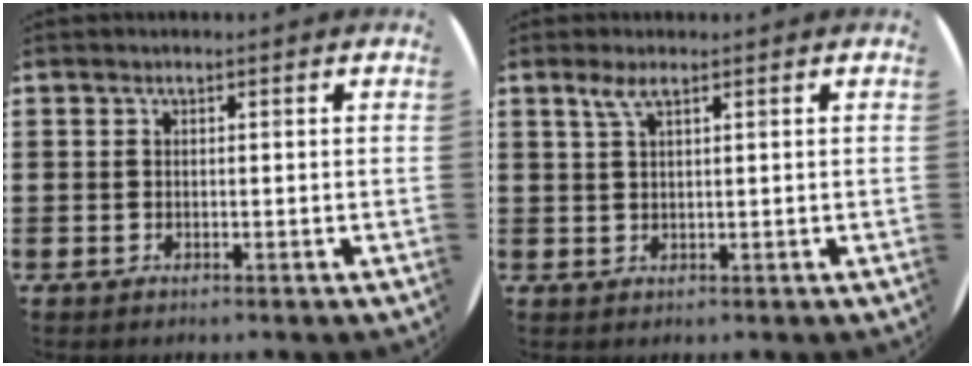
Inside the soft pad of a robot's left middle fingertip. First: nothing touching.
{"total": 2.1, "force": [1.2, 0.4, 1.7], "torque": [-0.035, 0.005, 0.021]}